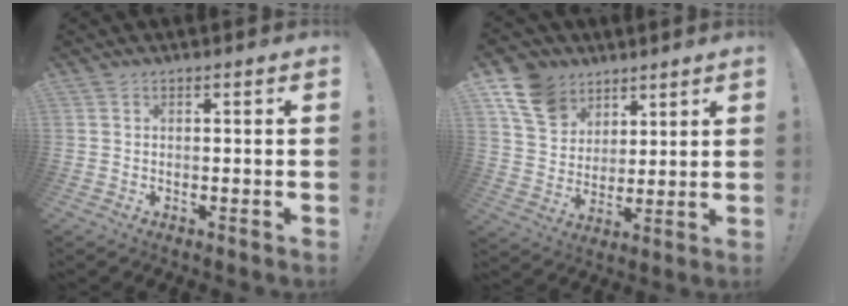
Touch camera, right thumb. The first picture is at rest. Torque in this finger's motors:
{"motor_torque": [0.82, 0.97, 0.62, 0.48, 0.05]}